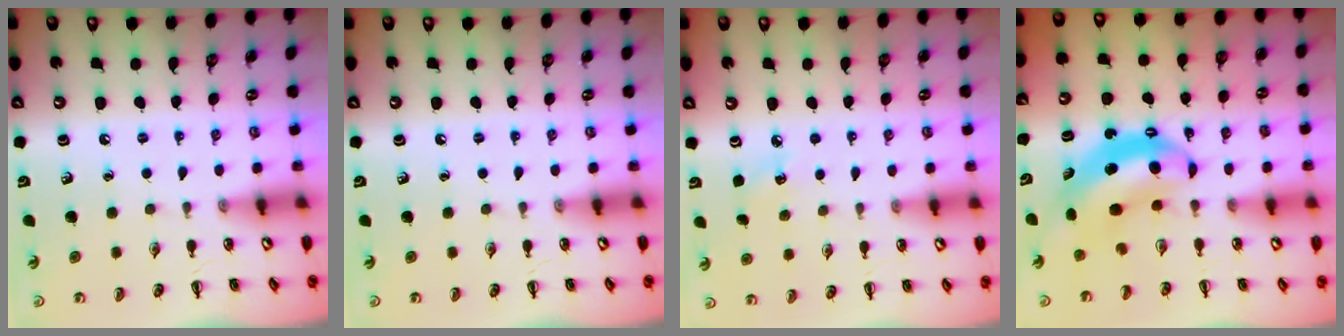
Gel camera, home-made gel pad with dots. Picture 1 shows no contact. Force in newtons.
{"total": 0.0}
{"total": 4.0, "press": 3.8, "slide": 1.1}
{"total": 6.9, "press": 6.7, "slide": 1.6}